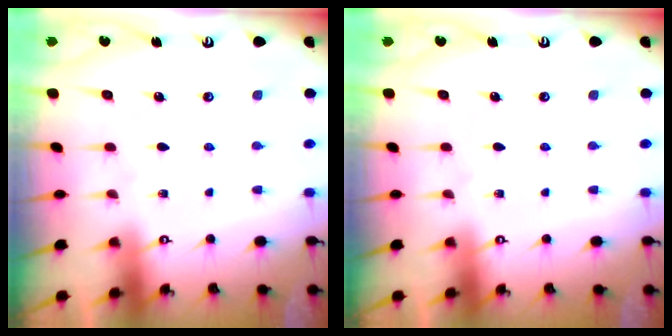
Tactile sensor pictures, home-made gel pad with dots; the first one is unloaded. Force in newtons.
{"total": 0.0}